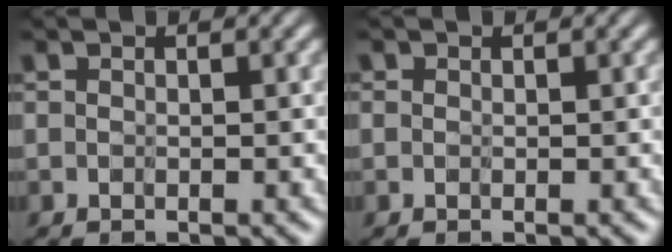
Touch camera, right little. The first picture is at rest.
{"total": 0.8, "force": [0.4, 0.6, 0.2], "torque": [-0.008, 0.002, -0.007]}